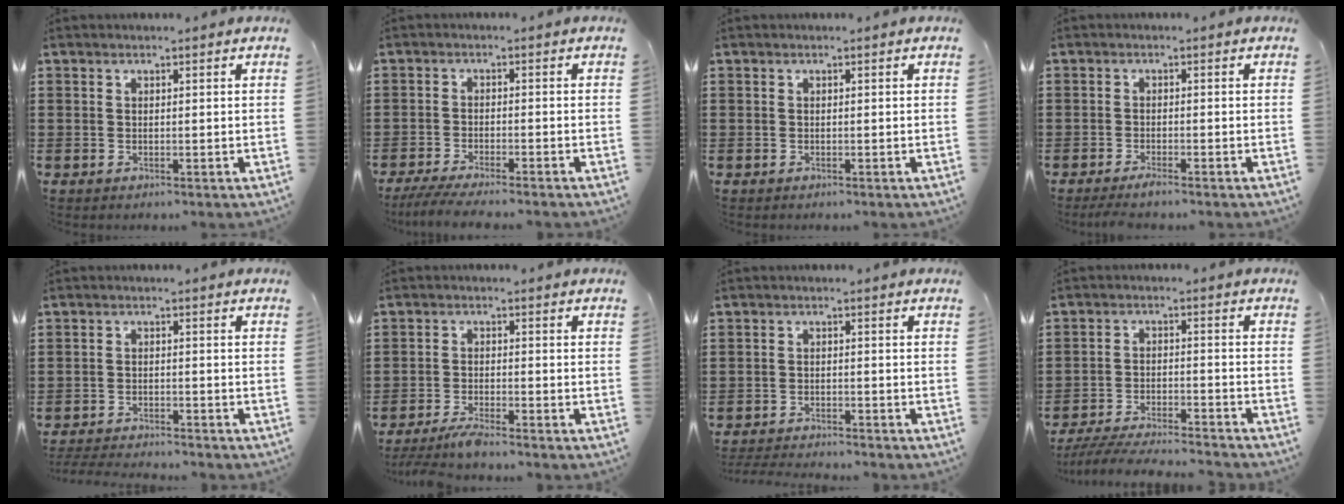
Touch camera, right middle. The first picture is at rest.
{"total": 3.6, "force": [-3.3, -0.1, 1.5], "torque": [-0.041, -0.015, -0.066]}
{"total": 0.0}
{"total": 1.7, "force": [-1.4, 0.0, 1.0], "torque": [-0.018, -0.001, -0.024]}
{"total": 2.9, "force": [-2.9, 0.0, 0.4], "torque": [-0.017, -0.005, -0.062]}
{"total": 3.1, "force": [-2.8, -0.1, 1.4], "torque": [-0.039, -0.010, -0.057]}
{"total": 2.6, "force": [-2.6, 0.0, 0.3], "torque": [-0.009, -0.003, -0.053]}
{"total": 5.6, "force": [-5.4, 0.1, 1.5], "torque": [-0.037, -0.007, -0.107]}